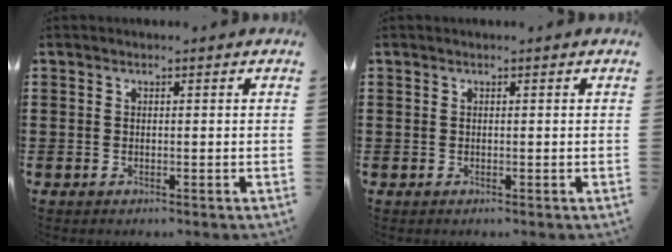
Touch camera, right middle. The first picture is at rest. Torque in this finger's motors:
{"motor_torque": [0.45, -0.76, -0.07, -0.01]}